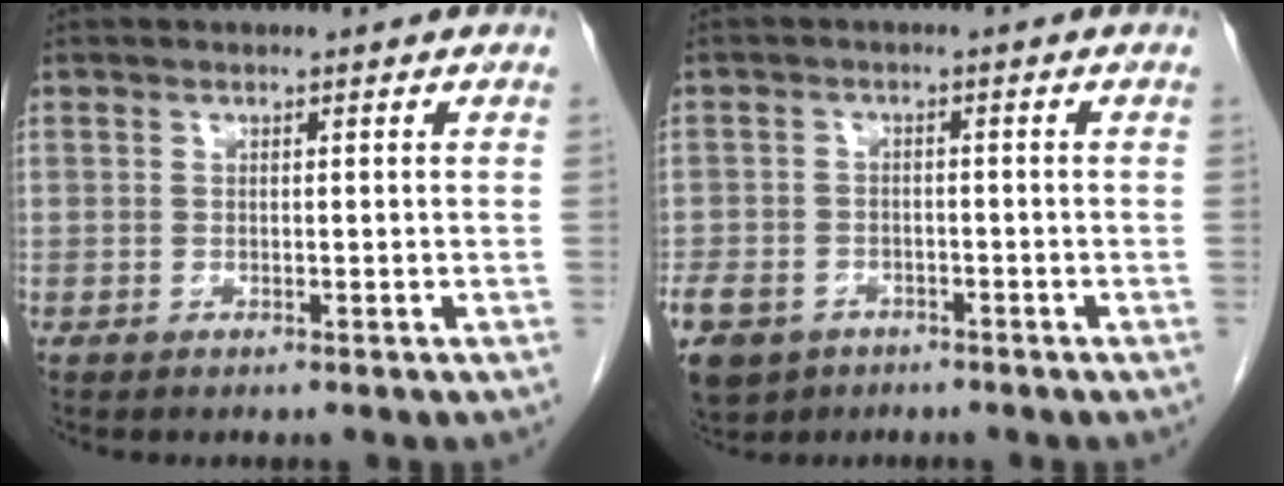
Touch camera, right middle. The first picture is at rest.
{"total": 12.3, "force": [-6.9, 9.1, 4.7], "torque": [-0.146, -0.007, -0.105]}